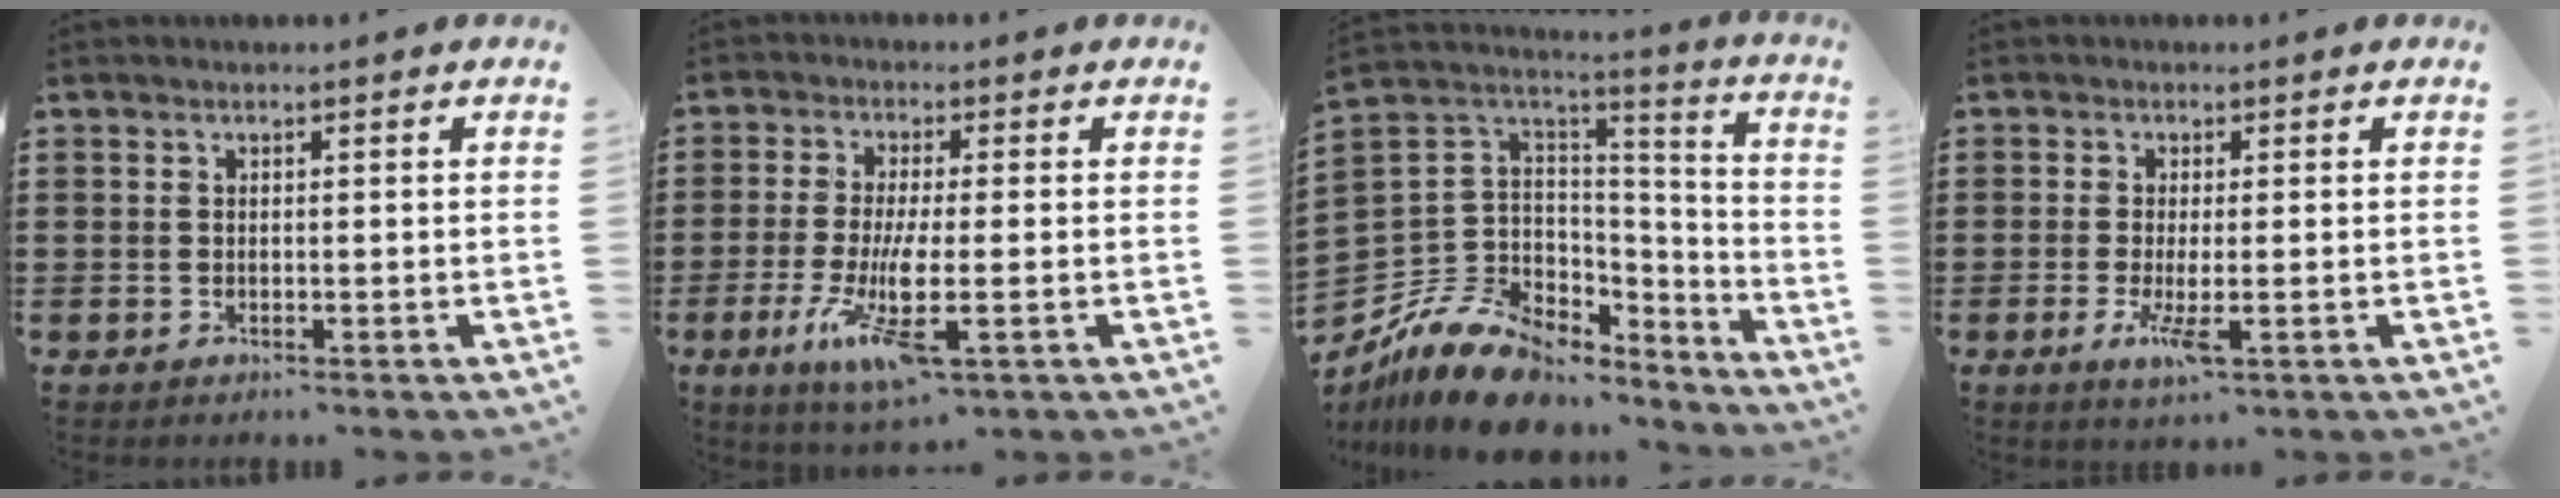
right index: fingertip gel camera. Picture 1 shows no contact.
{"total": 8.4, "force": [-2.9, 1.3, 7.8], "torque": [-0.167, -0.022, -0.055]}
{"total": 11.4, "force": [-7.1, 7.5, 4.6], "torque": [-0.122, 0.014, -0.131]}
{"total": 4.0, "force": [-1.4, 0.5, 3.7], "torque": [-0.081, -0.019, -0.027]}